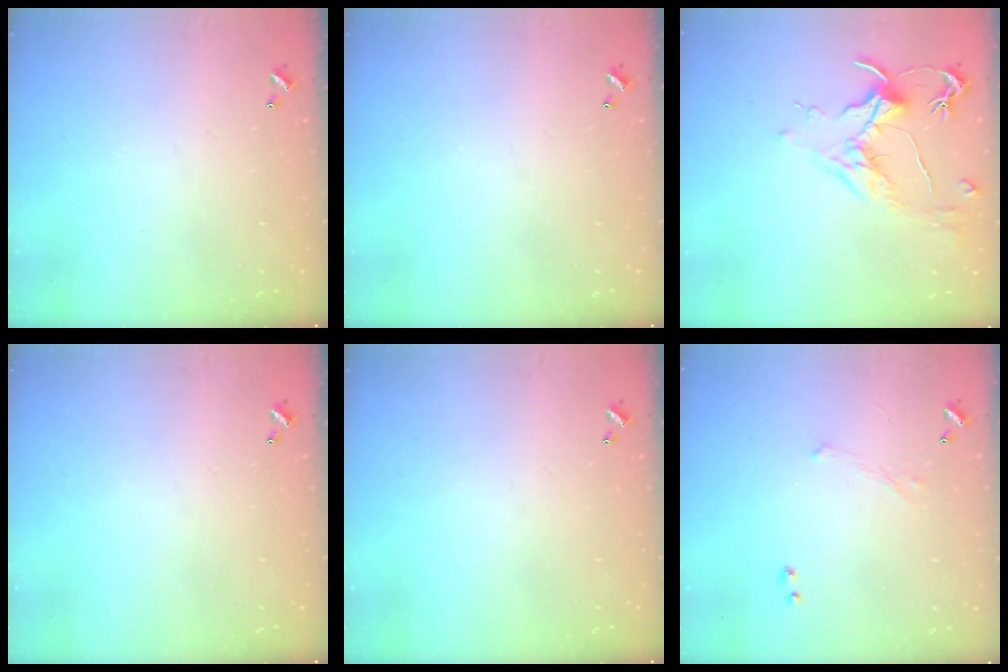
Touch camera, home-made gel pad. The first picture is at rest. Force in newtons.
{"total": 0.0}
{"total": 1.8, "press": 1.6, "slide": 0.9}
{"total": 0.0}
{"total": 0.0}
{"total": 0.7, "press": 0.3, "slide": 0.6}